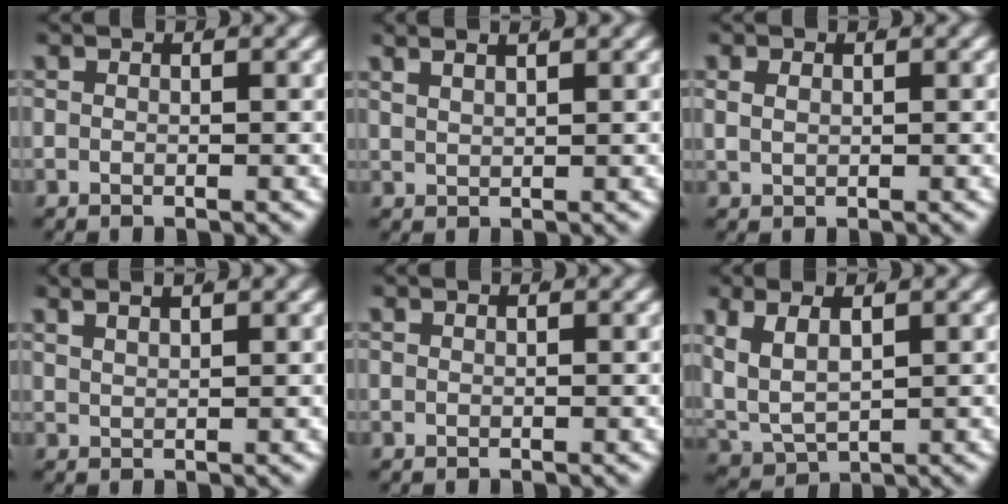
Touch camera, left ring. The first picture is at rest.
{"total": 3.1, "force": [2.8, 0.5, 1.4], "torque": [-0.017, 0.012, 0.048]}
{"total": 1.1, "force": [0.6, 0.7, 0.6], "torque": [-0.019, -0.005, 0.022]}
{"total": 2.8, "force": [2.6, 0.3, 1.1], "torque": [-0.014, 0.010, 0.045]}
{"total": 0.0}
{"total": 6.4, "force": [1.0, 5.1, 3.6], "torque": [-0.111, -0.017, 0.028]}